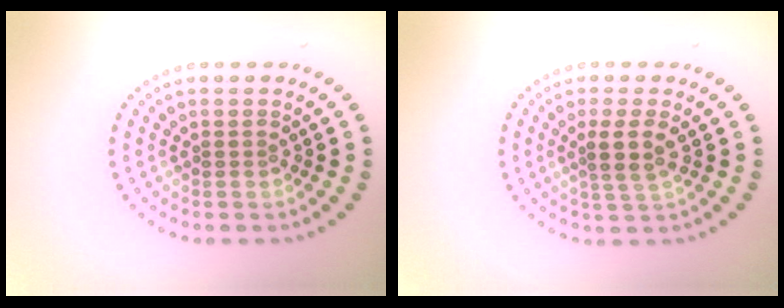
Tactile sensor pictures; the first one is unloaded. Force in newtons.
{"total": 2.5, "press": 2.1, "slide": 1.3}